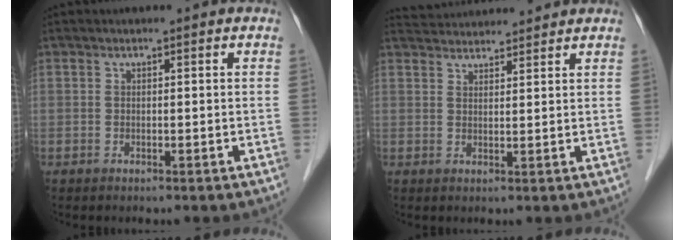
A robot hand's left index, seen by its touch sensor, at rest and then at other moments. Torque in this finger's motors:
{"motor_torque": [-0.78, -1.05, -0.01, -0.01]}